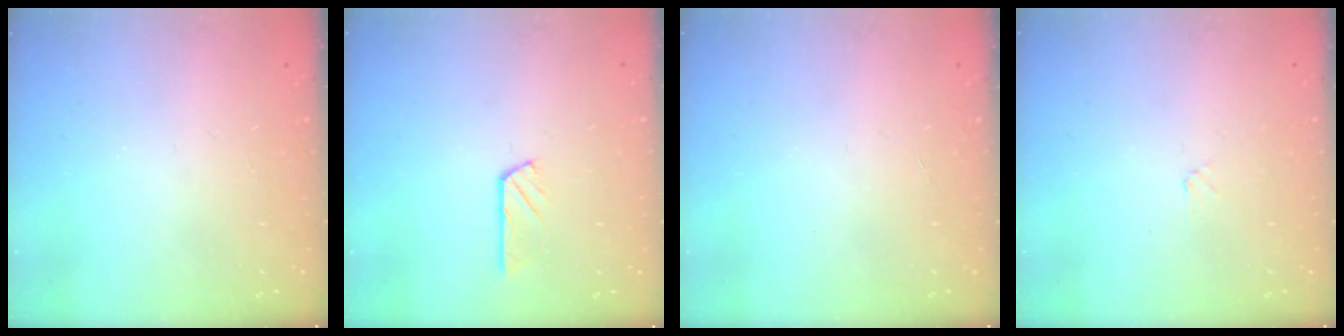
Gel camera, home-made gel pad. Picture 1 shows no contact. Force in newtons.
{"total": 2.9, "press": 2.9, "slide": 0.1}
{"total": 0.0}
{"total": 0.9, "press": 0.9, "slide": 0.2}